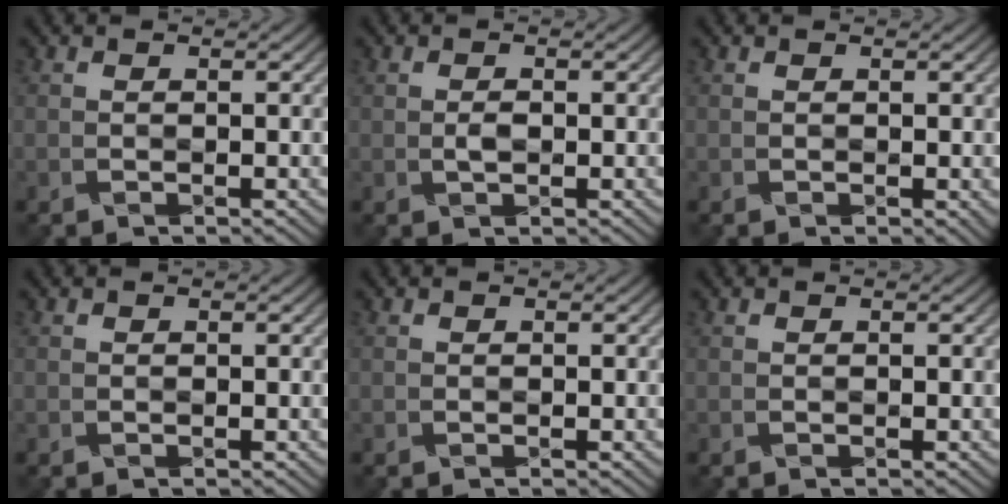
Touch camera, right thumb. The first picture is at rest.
{"total": 0.9, "force": [-0.1, 0.5, 0.8], "torque": [-0.012, 0.003, -0.001]}
{"total": 0.8, "force": [0.3, 0.2, 0.7], "torque": [-0.010, 0.001, 0.007]}
{"total": 0.0}
{"total": 0.0}
{"total": 0.0}